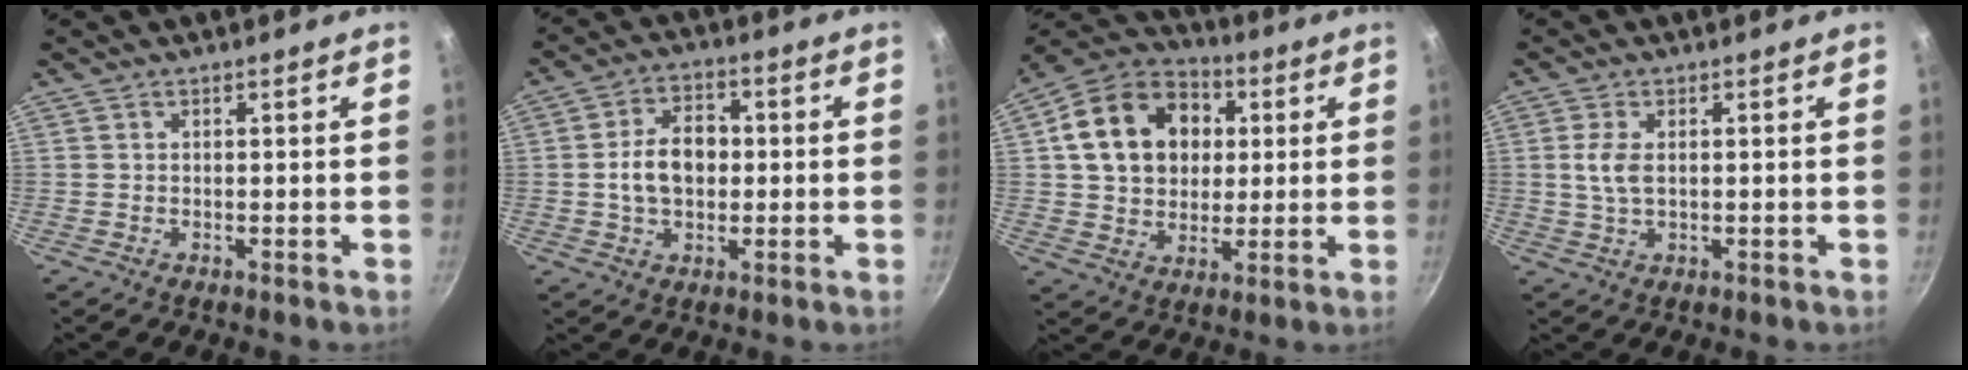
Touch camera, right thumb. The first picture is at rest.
{"total": 9.5, "force": [0.0, 6.6, 6.8], "torque": [-0.091, 0.018, -0.007]}
{"total": 18.3, "force": [3.8, 14.4, 10.7], "torque": [-0.155, 0.020, 0.056]}
{"total": 4.2, "force": [0.5, 2.2, 3.5], "torque": [-0.075, 0.002, 0.010]}